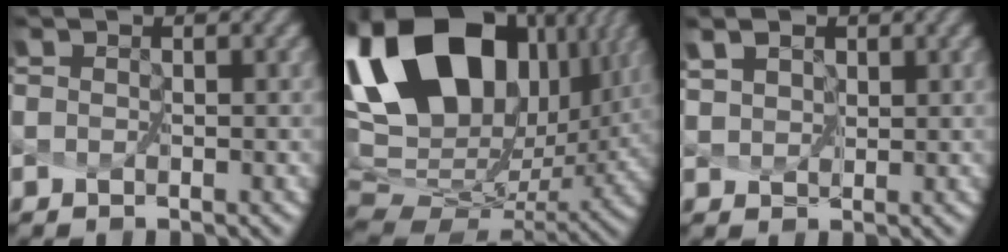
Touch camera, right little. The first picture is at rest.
{"total": 19.7, "force": [8.3, 12.2, 13.1], "torque": [-0.275, 0.030, 0.164]}
{"total": 4.6, "force": [3.0, 2.7, 2.3], "torque": [-0.048, 0.018, 0.028]}